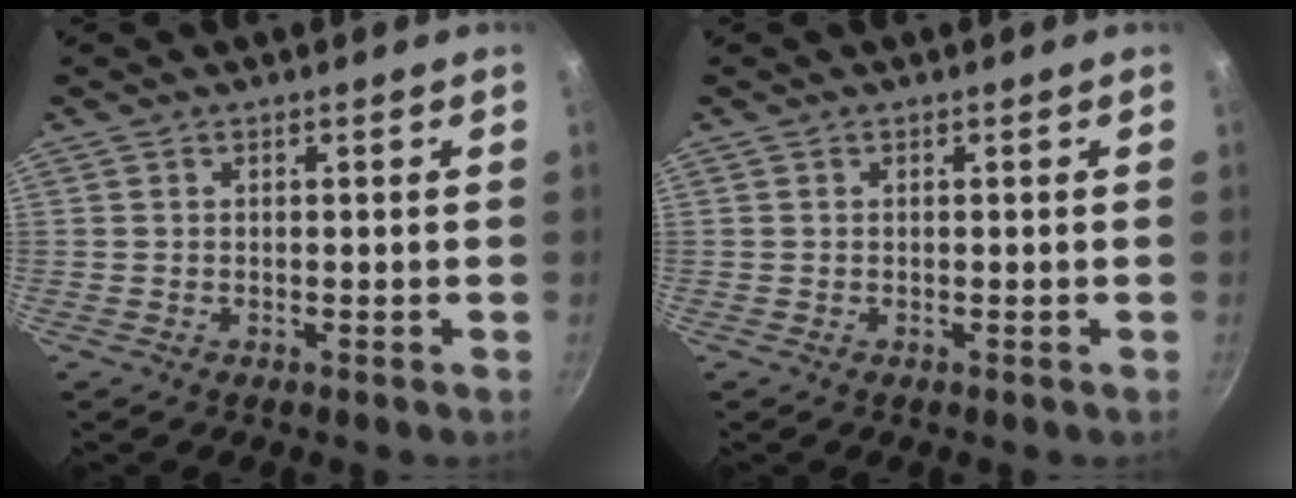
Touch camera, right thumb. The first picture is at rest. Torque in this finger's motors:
{"motor_torque": [0.01, 0.00, 0.00, 0.00, 0.00]}